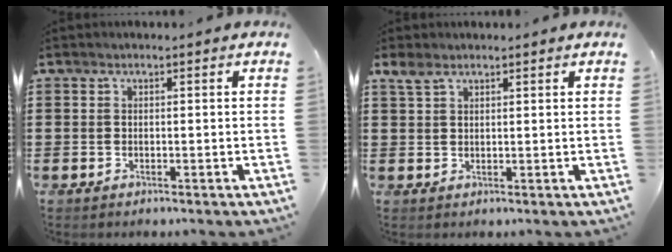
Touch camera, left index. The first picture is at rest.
{"total": 2.6, "force": [1.9, 1.2, 1.4], "torque": [-0.033, 0.004, 0.035]}